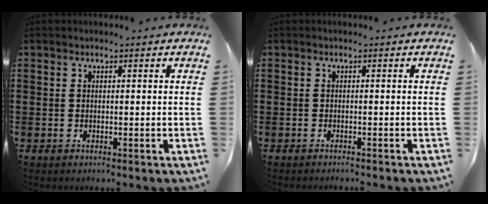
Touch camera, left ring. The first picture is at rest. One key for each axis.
{"total": 0.5, "fx": -0.5, "fy": -0.1, "fz": 0.1, "tx": -0.005, "ty": -0.003, "tz": -0.010}